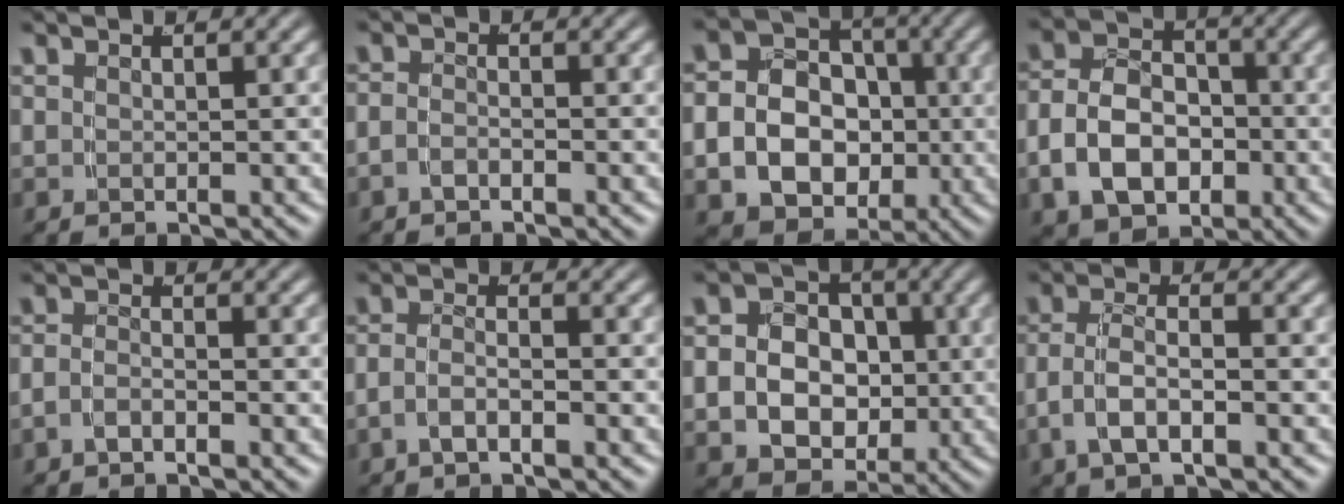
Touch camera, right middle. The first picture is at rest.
{"total": 1.4, "force": [-1.3, 0.3, 0.6], "torque": [-0.011, -0.003, -0.025]}
{"total": 12.8, "force": [-2.2, 11.2, 5.6], "torque": [-0.127, -0.047, -0.039]}
{"total": 9.3, "force": [-2.1, 7.5, 5.1], "torque": [-0.095, -0.017, -0.037]}
{"total": 1.8, "force": [-1.6, 0.4, 0.9], "torque": [-0.018, -0.005, -0.029]}
{"total": 2.6, "force": [-1.6, 1.0, 1.8], "torque": [-0.038, -0.010, -0.028]}
{"total": 10.1, "force": [-1.2, 8.9, 4.7], "torque": [-0.104, -0.041, -0.019]}
{"total": 3.8, "force": [-1.2, 2.0, 3.0], "torque": [-0.061, -0.008, -0.021]}